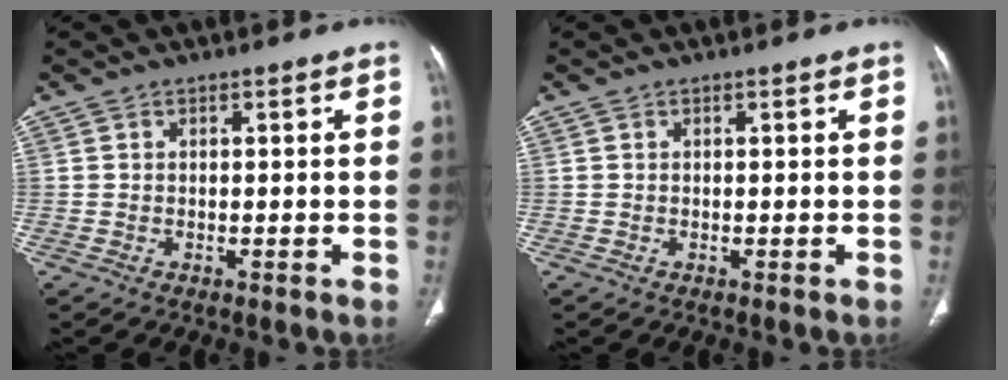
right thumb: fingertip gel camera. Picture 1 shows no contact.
{"total": 0.0}